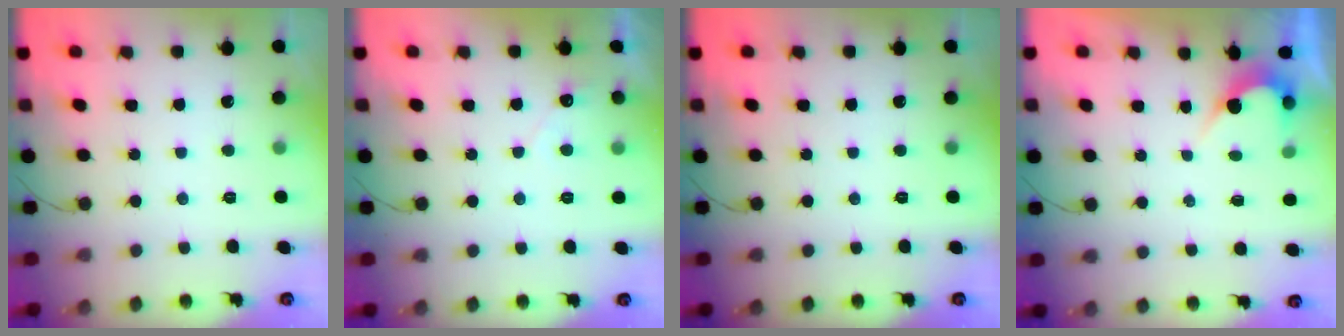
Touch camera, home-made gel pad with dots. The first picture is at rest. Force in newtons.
{"total": 2.9, "press": 2.9, "slide": 0.1}
{"total": 0.0}
{"total": 3.3, "press": 3.3, "slide": 0.1}